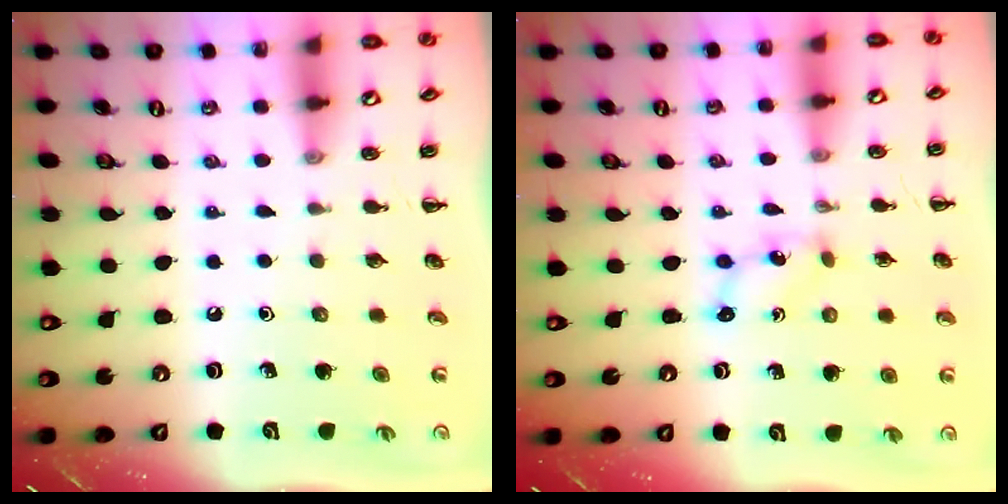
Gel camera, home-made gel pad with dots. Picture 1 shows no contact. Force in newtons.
{"total": 1.7, "press": 1.6, "slide": 0.5}